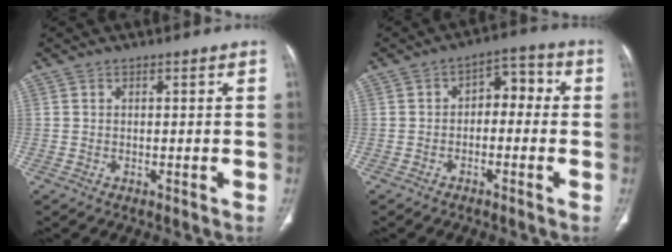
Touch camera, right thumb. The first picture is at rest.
{"total": 5.9, "force": [-0.5, 3.9, 4.4], "torque": [-0.038, 0.036, -0.019]}